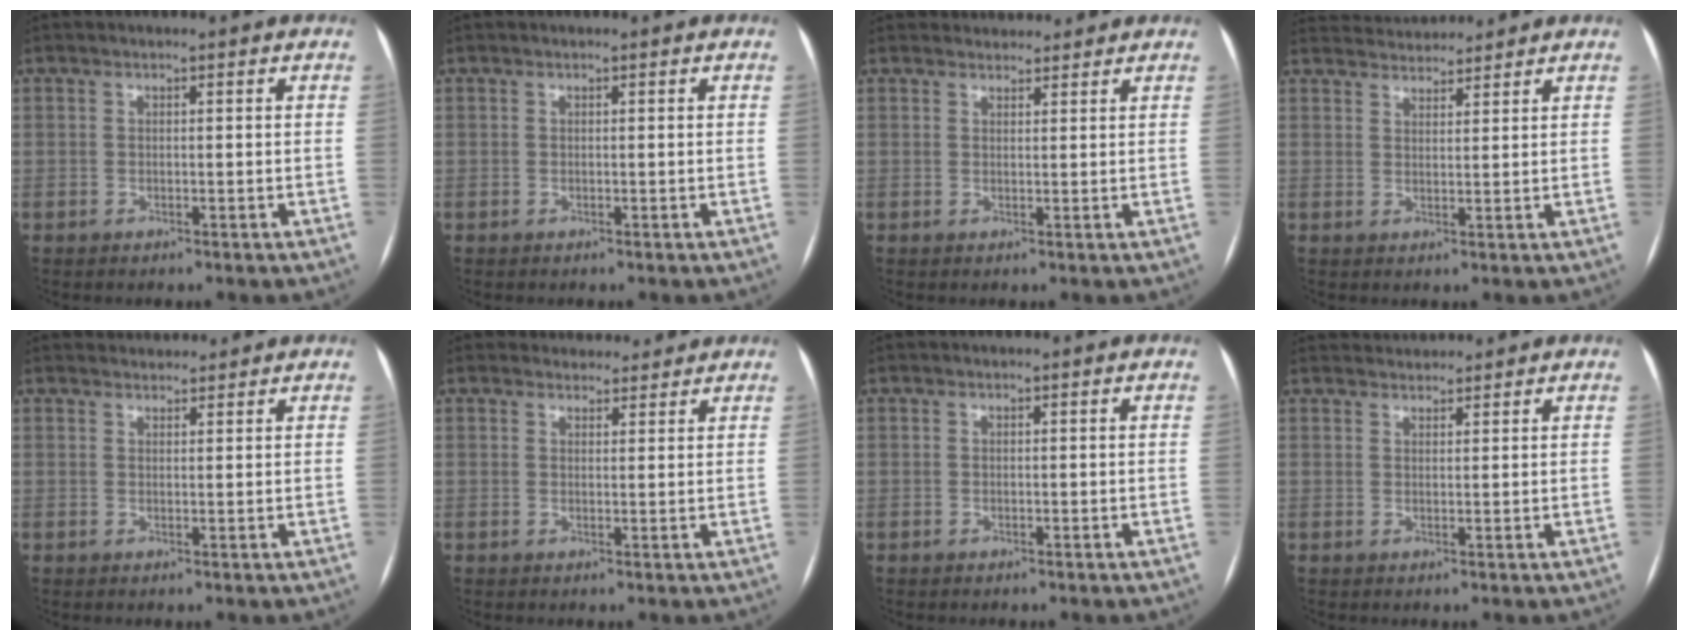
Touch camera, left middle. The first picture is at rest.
{"total": 0.0}
{"total": 4.6, "force": [4.3, 1.5, 0.2], "torque": [0.001, 0.023, 0.056]}
{"total": 6.2, "force": [6.1, 0.7, 0.7], "torque": [-0.018, 0.028, 0.095]}
{"total": 3.4, "force": [3.4, 0.7, 0.0], "torque": [-0.003, 0.025, 0.051]}
{"total": 4.6, "force": [4.3, 1.7, 0.0], "torque": [0.007, 0.012, 0.049]}
{"total": 0.0}
{"total": 3.5, "force": [3.4, 0.5, 0.0], "torque": [-0.005, 0.027, 0.059]}